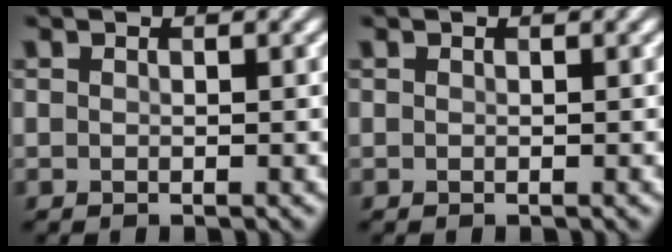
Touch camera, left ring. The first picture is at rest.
{"total": 0.0}